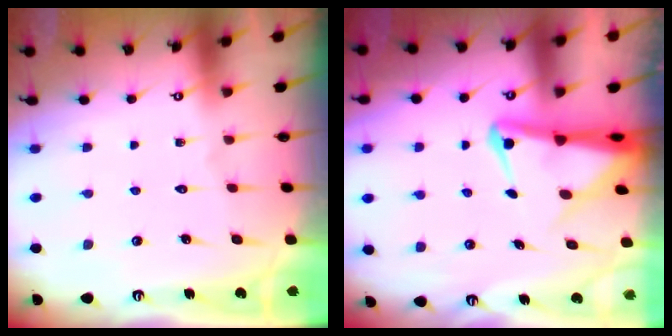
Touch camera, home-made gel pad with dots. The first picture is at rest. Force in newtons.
{"total": 4.3, "press": 4.2, "slide": 0.5}